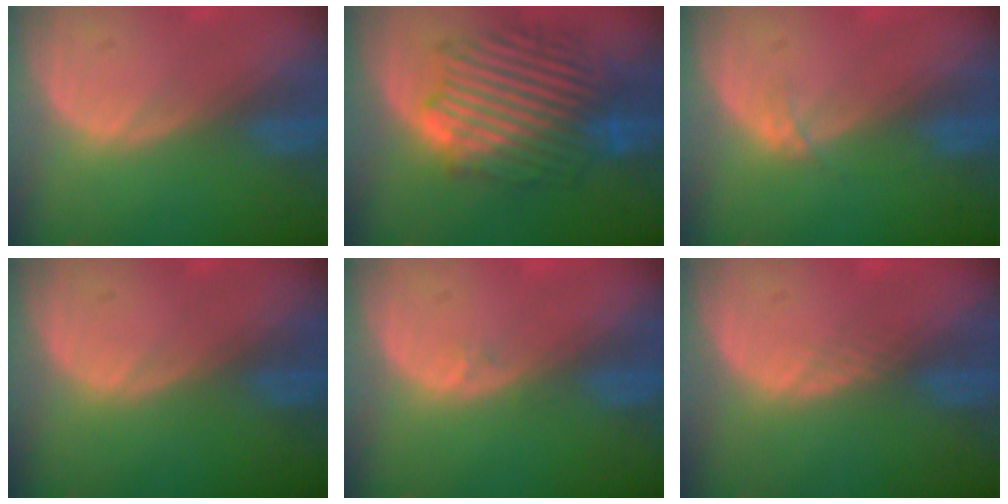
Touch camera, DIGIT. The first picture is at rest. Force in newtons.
{"total": 11.3, "press": 11.2, "slide": 0.6}
{"total": 0.9, "press": 0.9, "slide": 0.1}
{"total": 0.0}
{"total": 0.6, "press": 0.5, "slide": 0.4}
{"total": 1.0, "press": 0.8, "slide": 0.5}